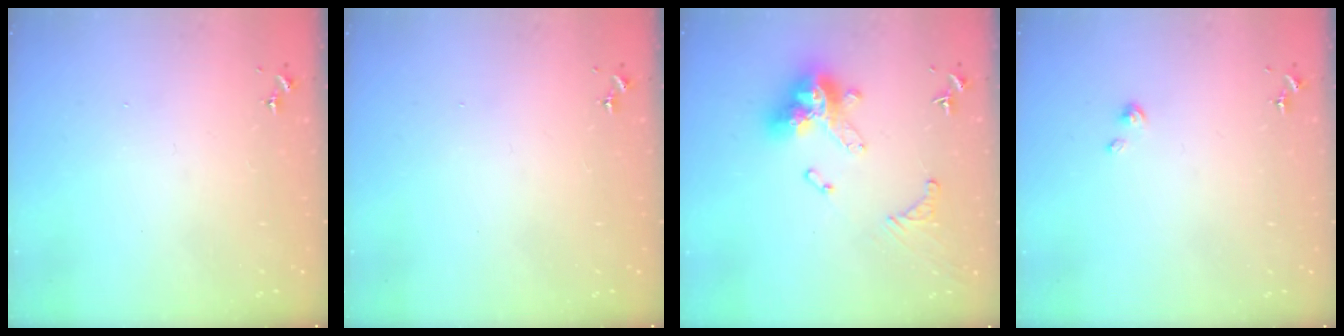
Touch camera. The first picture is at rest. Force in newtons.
{"total": 0.0}
{"total": 17.1, "press": 17.0, "slide": 1.8}
{"total": 2.9, "press": 2.9, "slide": 0.2}